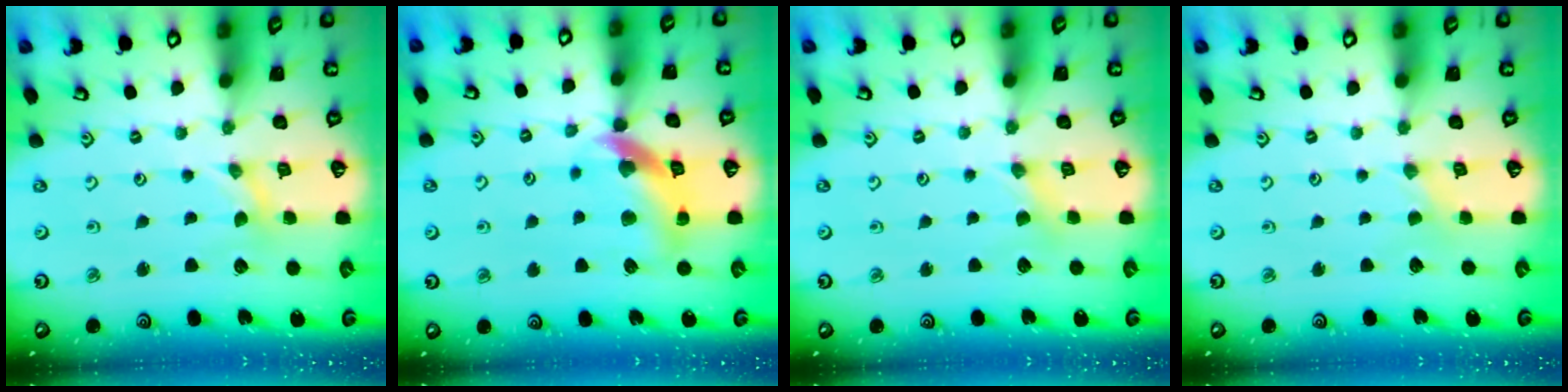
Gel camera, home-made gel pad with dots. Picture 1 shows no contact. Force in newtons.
{"total": 13.8, "press": 13.7, "slide": 1.5}
{"total": 1.8, "press": 1.7, "slide": 0.3}
{"total": 0.0}